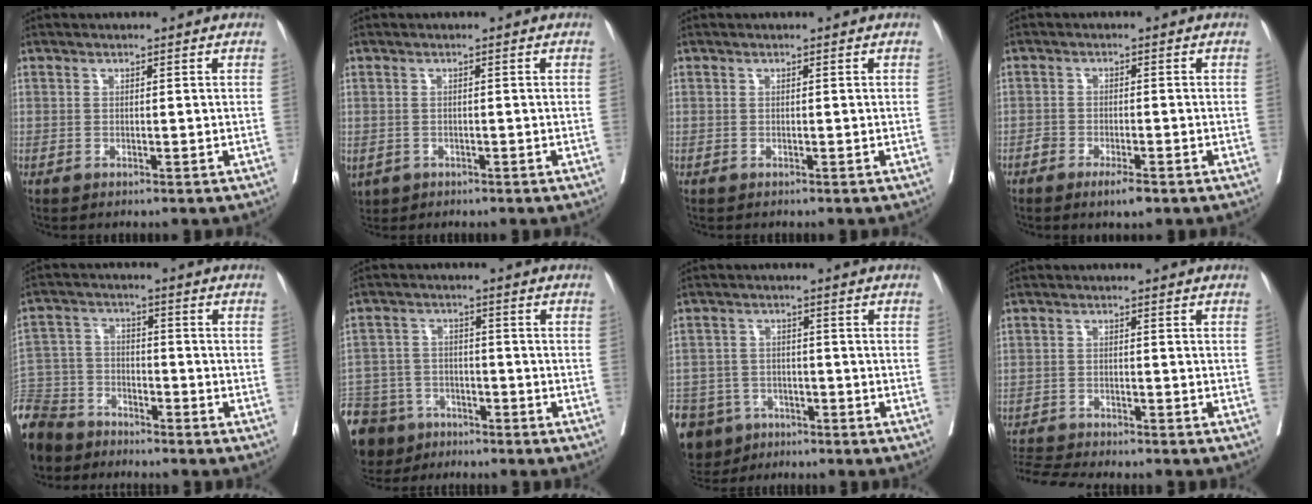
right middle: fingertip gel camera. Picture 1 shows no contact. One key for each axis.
{"total": 4.6, "fx": -2.2, "fy": 3.7, "fz": 1.7, "tx": -0.048, "ty": -0.005, "tz": -0.031}
{"total": 0.0}
{"total": 3.4, "fx": -2.3, "fy": 0.8, "fz": 2.4, "tx": -0.042, "ty": -0.002, "tz": -0.039}
{"total": 15.6, "fx": -12.8, "fy": 7.8, "fz": 4.3, "tx": -0.141, "ty": -0.003, "tz": -0.237}
{"total": 15.1, "fx": -10.5, "fy": 9.7, "fz": 4.7, "tx": -0.139, "ty": 0.001, "tz": -0.169}
{"total": 15.0, "fx": -9.1, "fy": 10.9, "fz": 4.8, "tx": -0.147, "ty": -0.003, "tz": -0.135}
{"total": 8.3, "fx": -8.0, "fy": 0.2, "fz": 2.2, "tx": -0.033, "ty": -0.004, "tz": -0.128}